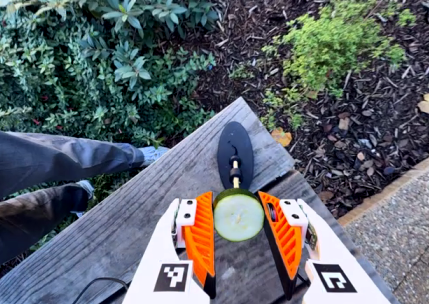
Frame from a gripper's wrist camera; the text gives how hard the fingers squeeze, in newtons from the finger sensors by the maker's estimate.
{"total": 8.7, "left": 8.5, "right": 8.9}